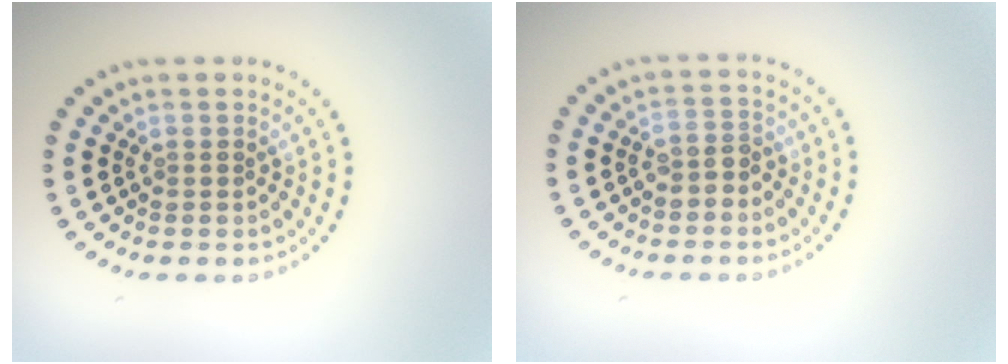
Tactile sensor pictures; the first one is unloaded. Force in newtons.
{"total": 1.8, "press": 1.6, "slide": 0.9}